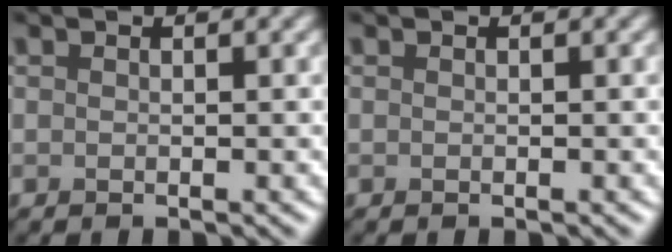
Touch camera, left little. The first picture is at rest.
{"total": 0.0}